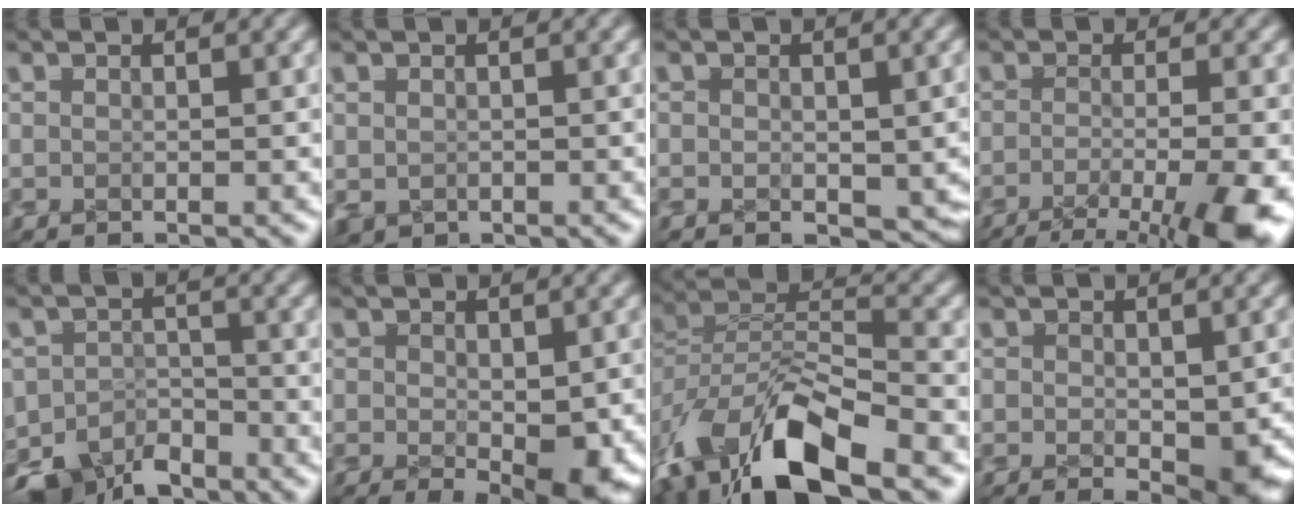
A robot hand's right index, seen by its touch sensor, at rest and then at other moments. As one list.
[{"total": 1.4, "force": [-0.1, 1.3, 0.4], "torque": [-0.023, -0.012, 0.006]}, {"total": 2.0, "force": [-1.2, 1.1, 1.2], "torque": [-0.016, -0.014, -0.015]}, {"total": 10.9, "force": [-6.1, 5.2, 7.4], "torque": [-0.098, -0.045, -0.079]}, {"total": 10.5, "force": [-7.9, 6.7, 2.2], "torque": [-0.034, -0.033, -0.136]}, {"total": 5.2, "force": [-2.1, 2.2, 4.2], "torque": [-0.065, -0.036, -0.018]}, {"total": 6.6, "force": [-3.9, 2.2, 4.8], "torque": [-0.067, -0.004, -0.064]}, {"total": 3.3, "force": [-1.4, 1.3, 2.6], "torque": [-0.035, -0.019, -0.016]}]